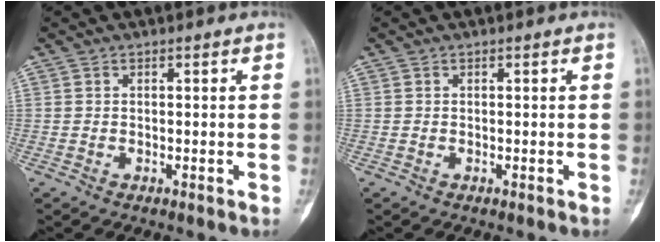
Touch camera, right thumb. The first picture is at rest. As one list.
[{"total": 0.0}]